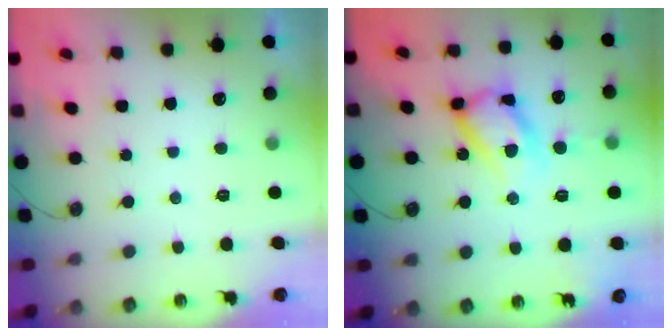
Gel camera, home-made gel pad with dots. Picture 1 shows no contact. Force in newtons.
{"total": 15.6, "press": 15.5, "slide": 1.4}